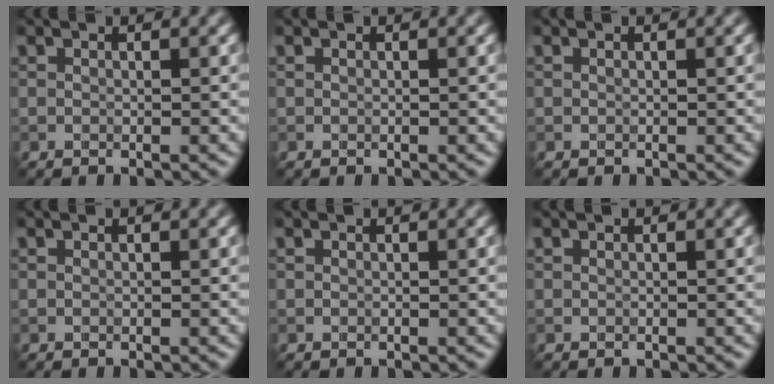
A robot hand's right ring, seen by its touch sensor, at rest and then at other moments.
{"total": 0.0}
{"total": 0.0}
{"total": 0.0}
{"total": 0.0}
{"total": 0.0}